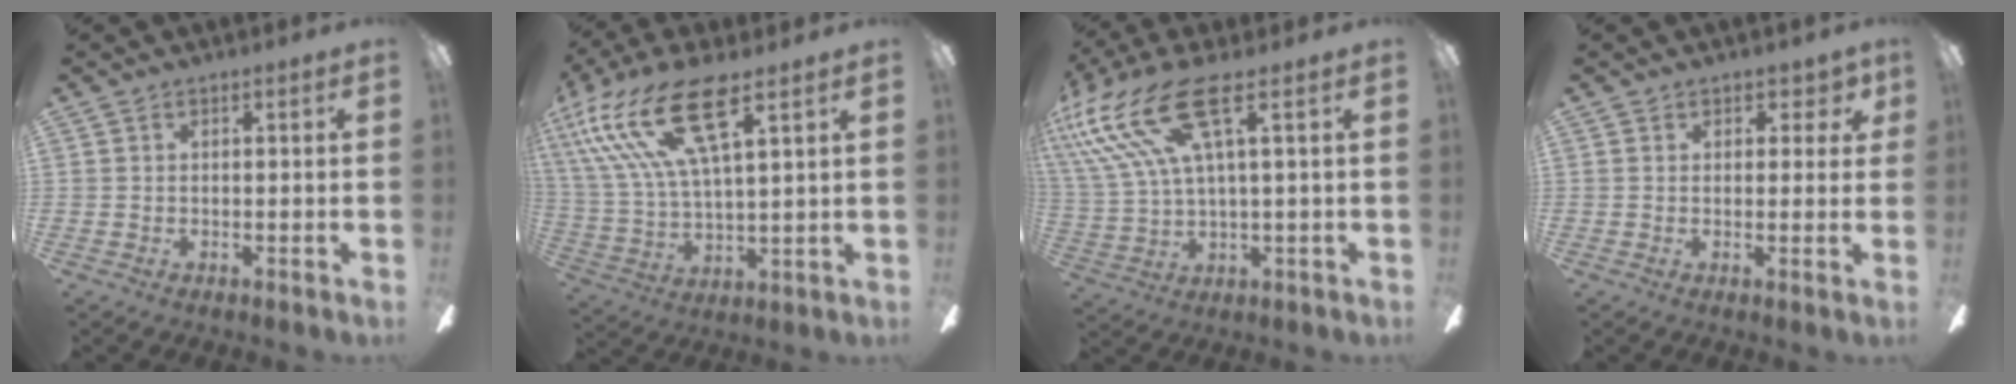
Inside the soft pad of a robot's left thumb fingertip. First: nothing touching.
{"total": 19.9, "force": [10.9, 6.4, 15.3], "torque": [-0.309, -0.042, 0.184]}
{"total": 16.6, "force": [7.9, 5.3, 13.6], "torque": [-0.288, -0.015, 0.137]}
{"total": 3.4, "force": [1.9, 2.2, 1.9], "torque": [-0.016, 0.000, 0.031]}